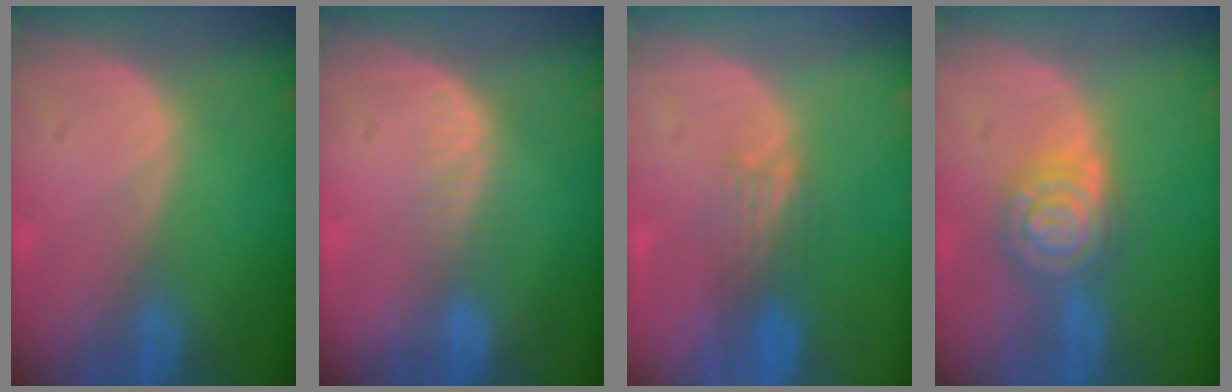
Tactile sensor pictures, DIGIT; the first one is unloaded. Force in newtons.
{"total": 2.5, "press": 2.0, "slide": 1.6}
{"total": 3.5, "press": 3.1, "slide": 1.6}
{"total": 6.6, "press": 6.6, "slide": 0.4}